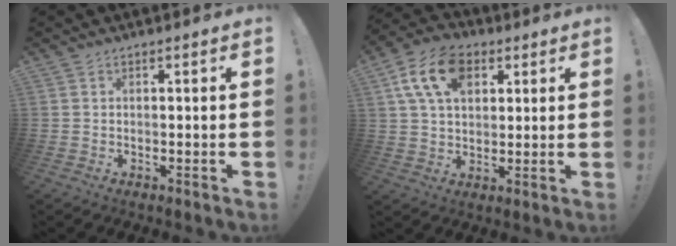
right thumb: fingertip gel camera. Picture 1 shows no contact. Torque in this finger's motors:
{"motor_torque": [0.25, 0.40, 0.12, 0.07, 0.09]}